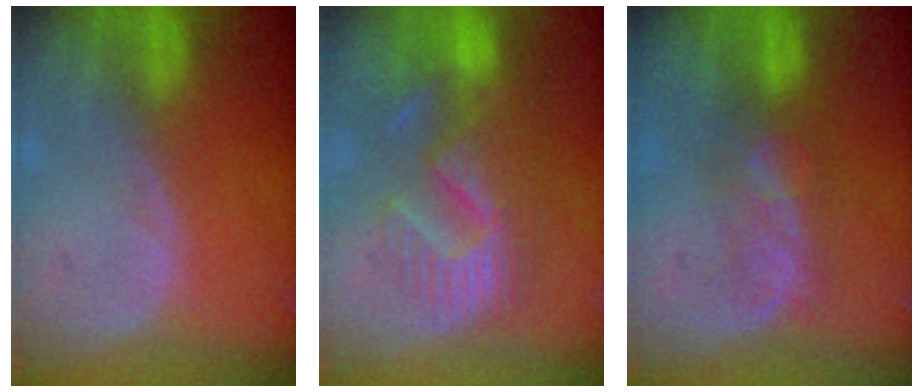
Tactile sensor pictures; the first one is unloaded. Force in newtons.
{"total": 10.9, "press": 9.8, "slide": 4.9}
{"total": 5.2, "press": 5.1, "slide": 1.3}